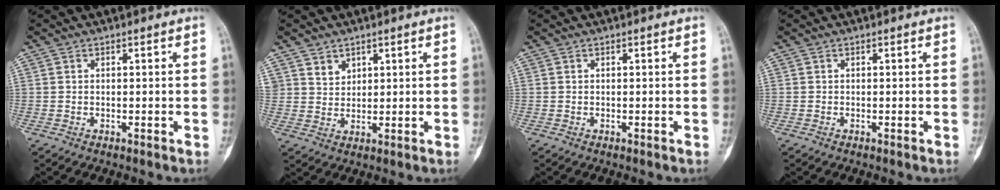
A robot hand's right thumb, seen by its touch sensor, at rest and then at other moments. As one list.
[{"total": 3.1, "force": [2.2, 2.2, 0.6], "torque": [0.009, -0.017, 0.042]}, {"total": 0.0}, {"total": 0.0}]